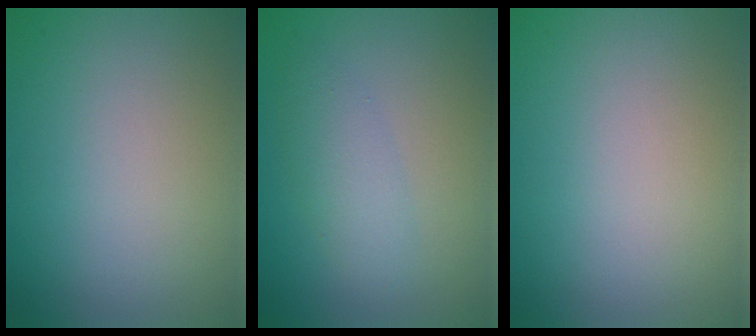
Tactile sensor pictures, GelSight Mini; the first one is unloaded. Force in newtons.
{"total": 2.5, "press": 2.5, "slide": 0.1}
{"total": 0.0}